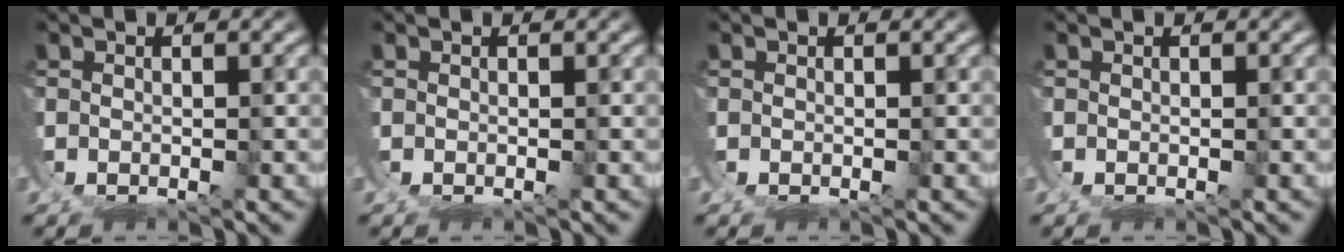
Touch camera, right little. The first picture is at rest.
{"total": 0.0}
{"total": 0.0}
{"total": 0.0}